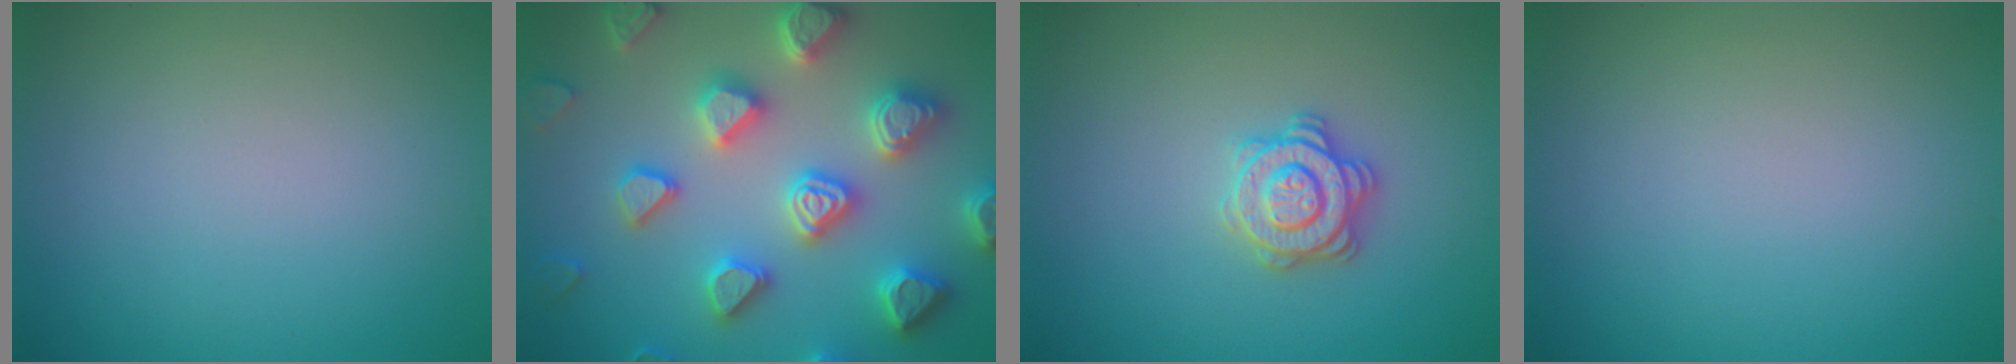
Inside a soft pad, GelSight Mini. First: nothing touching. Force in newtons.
{"total": 7.4, "press": 7.3, "slide": 1.6}
{"total": 2.9, "press": 2.9, "slide": 0.4}
{"total": 0.0}